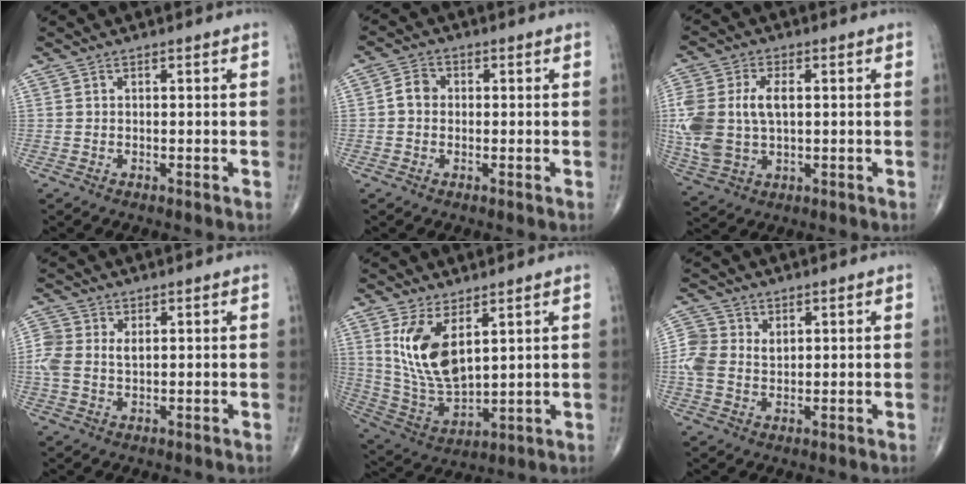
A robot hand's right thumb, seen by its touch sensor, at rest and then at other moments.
{"total": 3.3, "force": [-0.1, 2.8, 1.8], "torque": [-0.021, 0.011, -0.010]}
{"total": 14.2, "force": [0.9, 8.7, 11.1], "torque": [-0.268, 0.005, 0.028]}
{"total": 5.3, "force": [1.0, 3.5, 3.8], "torque": [-0.091, 0.010, 0.019]}
{"total": 12.9, "force": [5.0, 6.1, 10.2], "torque": [-0.194, -0.033, 0.117]}
{"total": 5.9, "force": [1.1, 4.6, 3.5], "torque": [-0.069, 0.003, 0.018]}